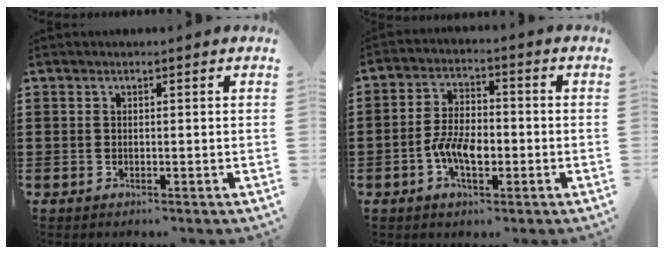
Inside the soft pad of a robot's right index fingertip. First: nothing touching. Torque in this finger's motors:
{"motor_torque": [1.01, 1.13, 0.20, 0.12]}